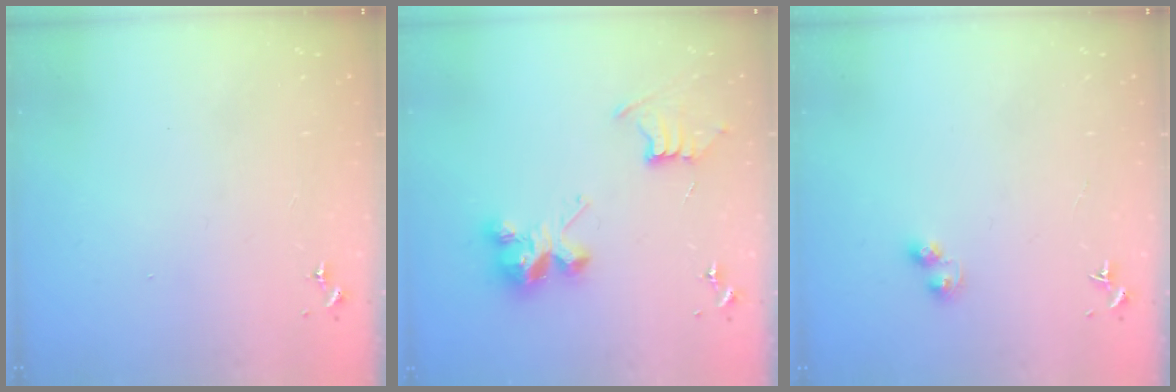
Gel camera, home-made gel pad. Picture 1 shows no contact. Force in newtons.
{"total": 9.5, "press": 9.5, "slide": 0.7}
{"total": 4.1, "press": 4.1, "slide": 0.4}